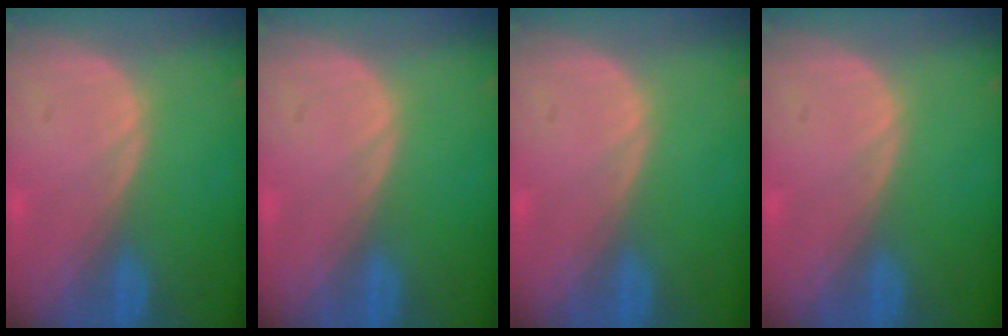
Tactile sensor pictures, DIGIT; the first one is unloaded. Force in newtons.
{"total": 0.0}
{"total": 0.0}
{"total": 0.0}